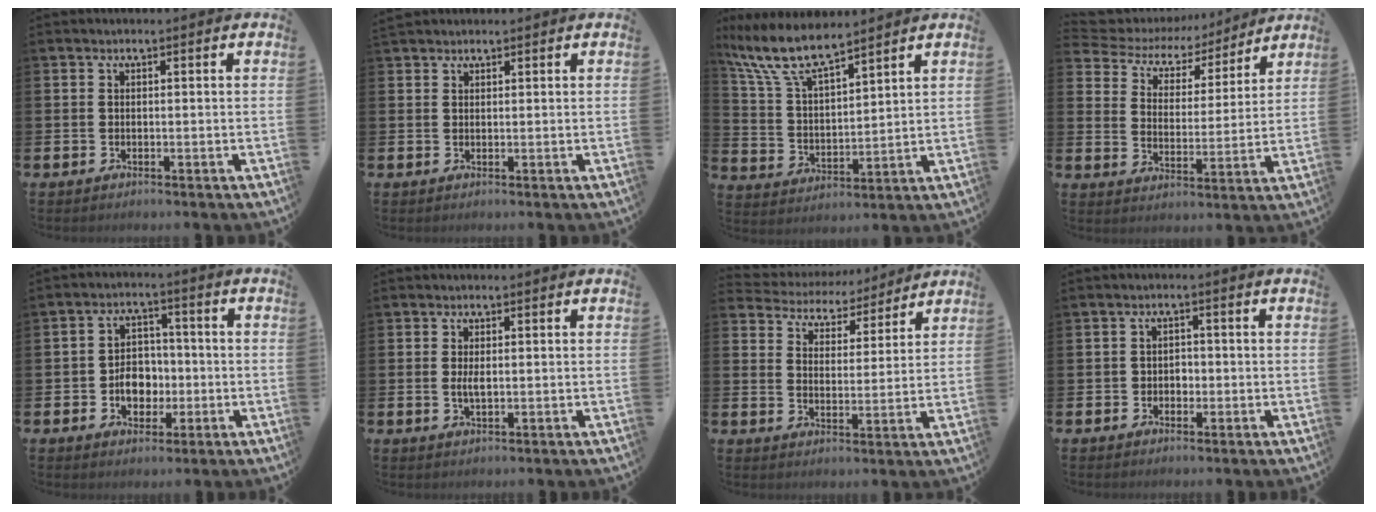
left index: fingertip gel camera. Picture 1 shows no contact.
{"total": 1.5, "force": [1.4, 0.6, 0.0], "torque": [0.008, -0.001, 0.025]}
{"total": 9.4, "force": [8.1, 2.0, 4.2], "torque": [-0.113, -0.034, 0.146]}
{"total": 6.0, "force": [5.3, 2.8, 0.8], "torque": [-0.043, -0.043, 0.085]}
{"total": 5.2, "force": [-1.2, 4.1, 2.9], "torque": [-0.041, 0.003, -0.030]}
{"total": 1.9, "force": [0.1, 0.8, 1.7], "torque": [-0.029, 0.000, -0.001]}
{"total": 4.8, "force": [4.4, 1.8, -0.3], "torque": [-0.015, -0.041, 0.071]}
{"total": 1.8, "force": [-0.5, 1.6, 0.6], "torque": [-0.003, 0.000, -0.016]}